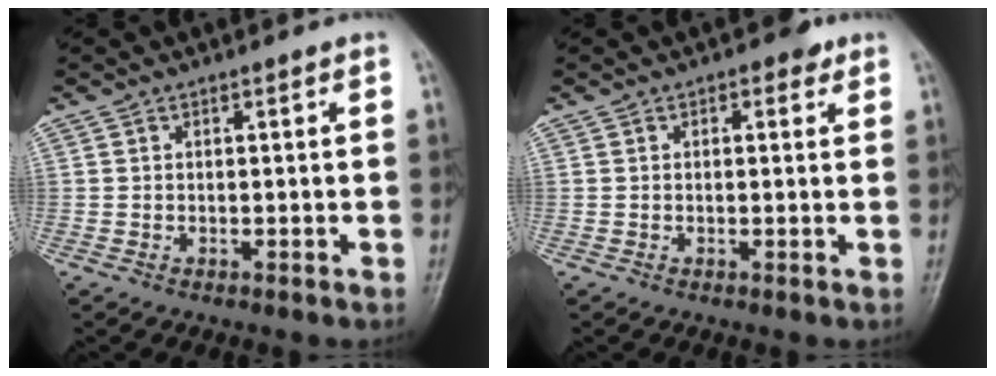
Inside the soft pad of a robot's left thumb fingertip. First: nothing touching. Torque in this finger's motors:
{"motor_torque": [0.25, 0.03, 0.28, -0.19, 0.03]}